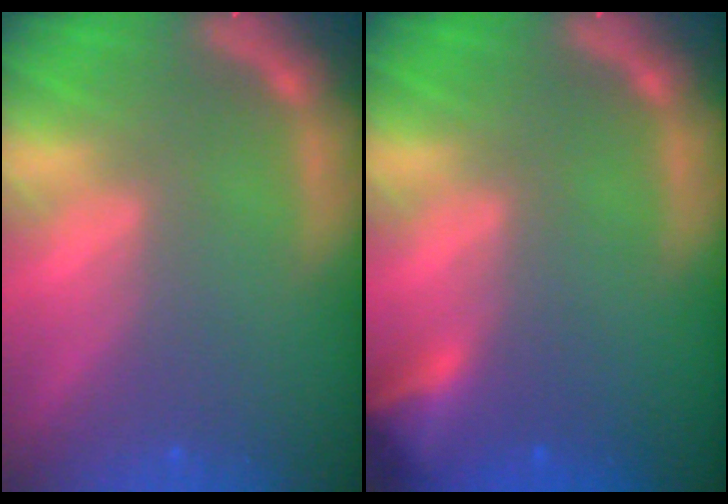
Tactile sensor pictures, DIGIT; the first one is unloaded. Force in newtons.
{"total": 2.9}